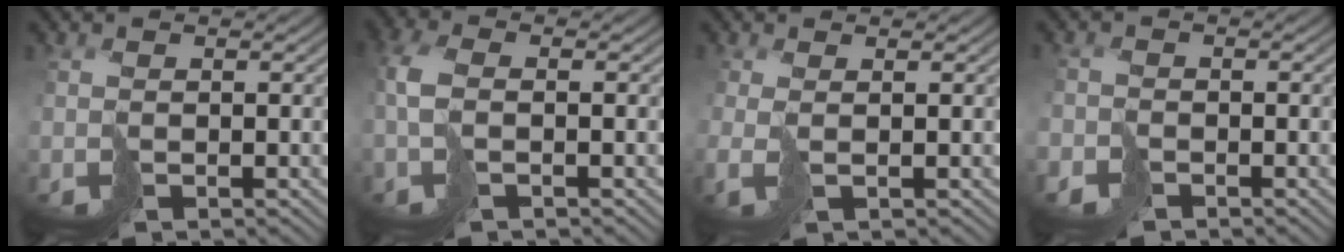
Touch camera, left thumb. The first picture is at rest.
{"total": 3.4, "force": [-0.5, 1.6, 3.0], "torque": [-0.083, 0.002, -0.013]}
{"total": 1.9, "force": [-0.2, 0.7, 1.7], "torque": [-0.045, -0.002, -0.004]}
{"total": 2.3, "force": [-1.9, 1.1, 0.3], "torque": [-0.006, -0.008, -0.043]}